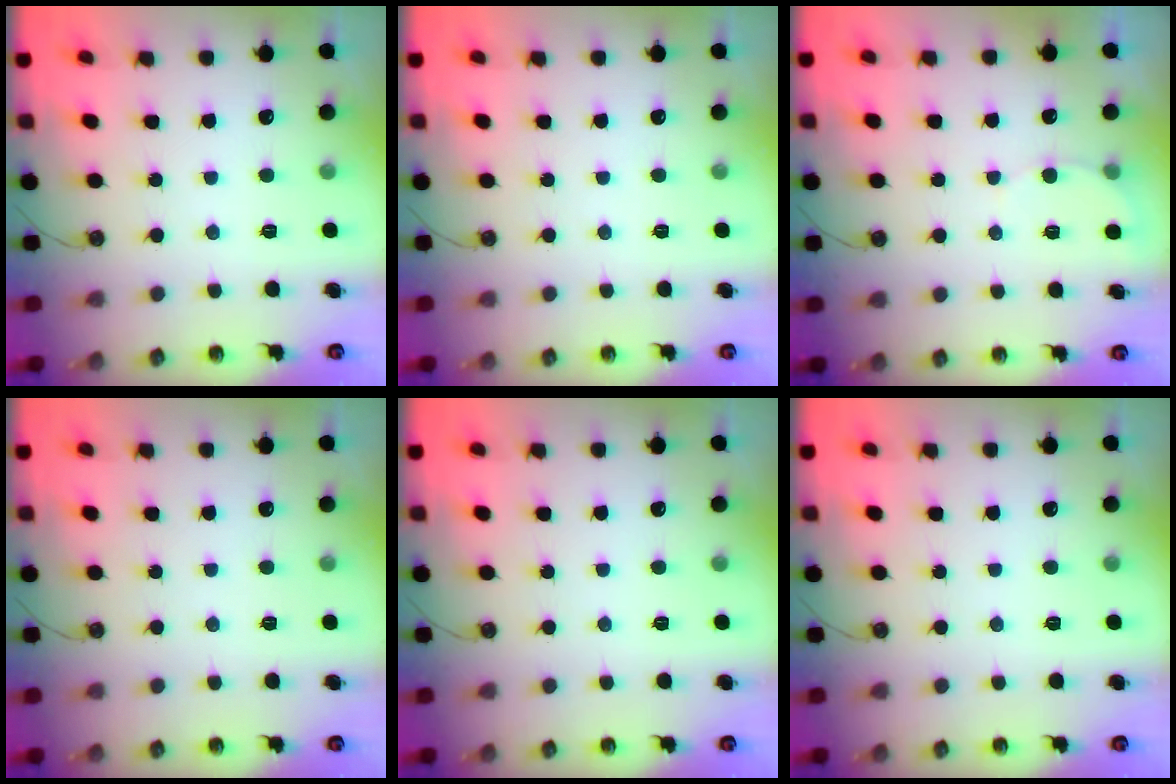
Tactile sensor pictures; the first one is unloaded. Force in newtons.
{"total": 0.0}
{"total": 4.4, "press": 4.4, "slide": 0.4}
{"total": 0.0}
{"total": 0.0}
{"total": 0.0}